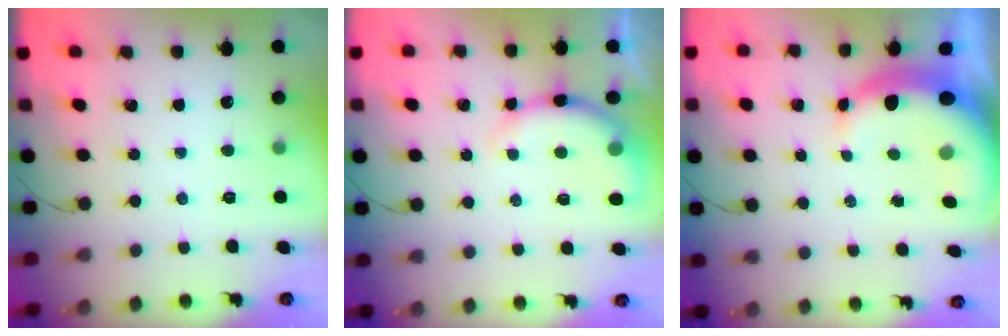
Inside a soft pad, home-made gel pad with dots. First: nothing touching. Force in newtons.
{"total": 8.5, "press": 8.3, "slide": 1.7}
{"total": 10.0, "press": 9.8, "slide": 1.9}